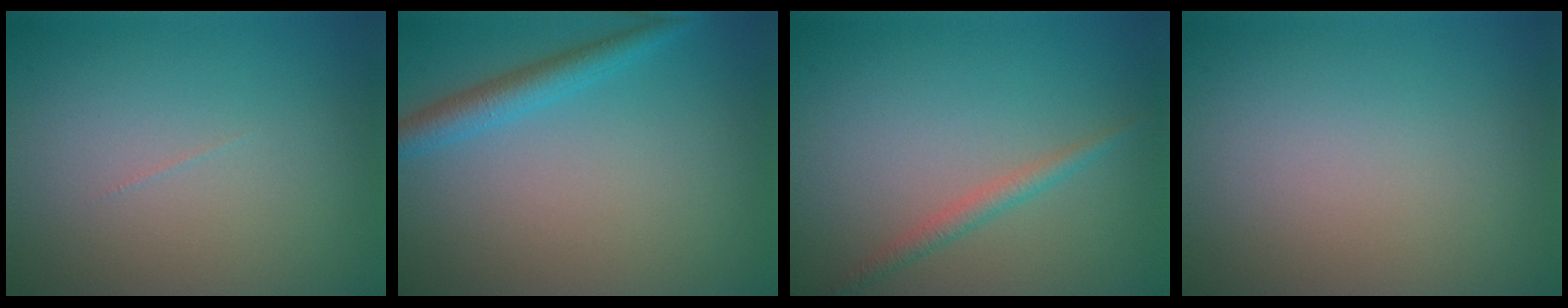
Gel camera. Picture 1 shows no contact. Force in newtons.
{"total": 2.7, "press": 2.7, "slide": 0.2}
{"total": 1.5, "press": 1.5, "slide": 0.1}
{"total": 0.0}